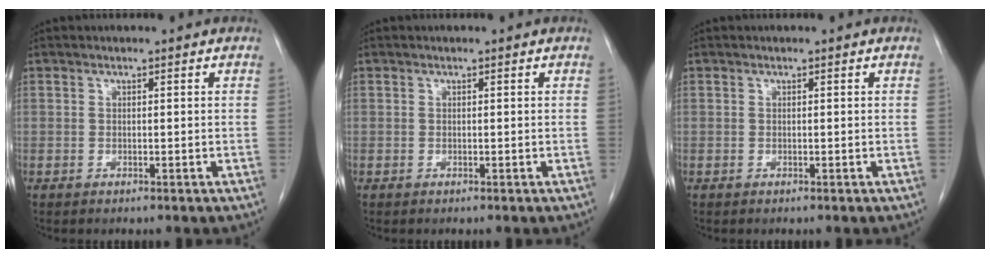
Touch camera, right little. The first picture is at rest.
{"total": 0.0}
{"total": 0.0}